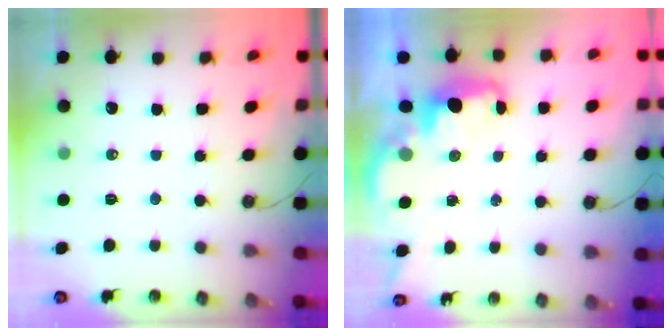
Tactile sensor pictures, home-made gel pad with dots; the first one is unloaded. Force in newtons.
{"total": 2.6, "press": 2.6, "slide": 0.4}